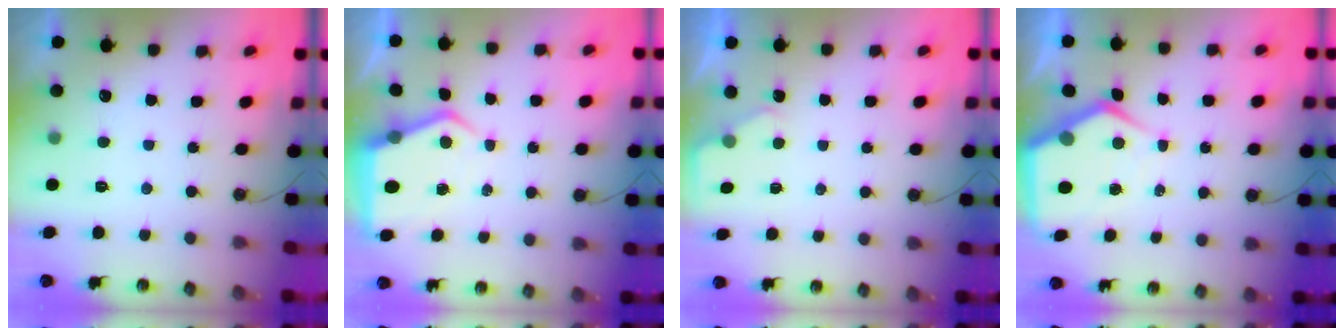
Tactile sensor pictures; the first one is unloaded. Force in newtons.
{"total": 7.9, "press": 7.9, "slide": 0.9}
{"total": 1.9, "press": 1.9, "slide": 0.3}
{"total": 9.3, "press": 9.2, "slide": 1.1}